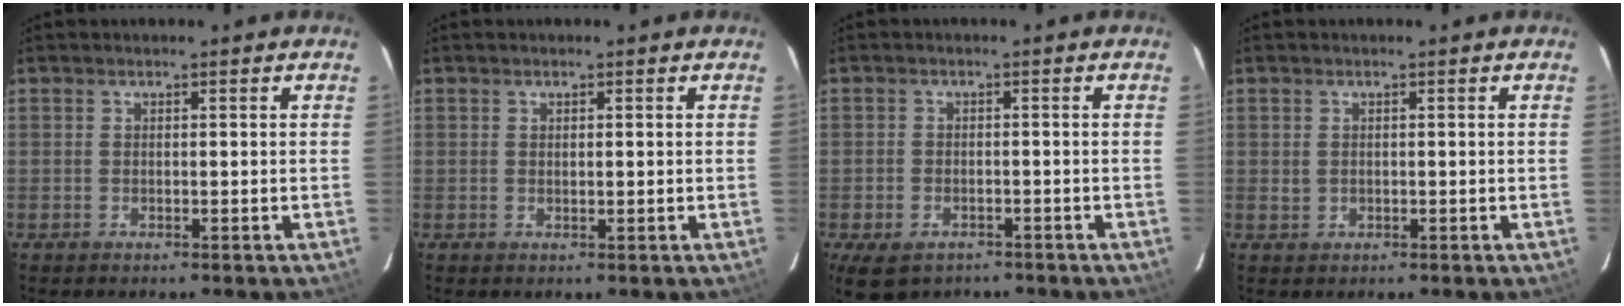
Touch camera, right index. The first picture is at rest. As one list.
[{"total": 0.7, "force": [0.3, 0.4, 0.5], "torque": [-0.009, 0.002, 0.006]}, {"total": 7.9, "force": [-5.0, 4.8, 3.8], "torque": [-0.089, -0.017, -0.074]}, {"total": 1.1, "force": [0.2, 1.0, 0.3], "torque": [-0.005, 0.002, 0.005]}]